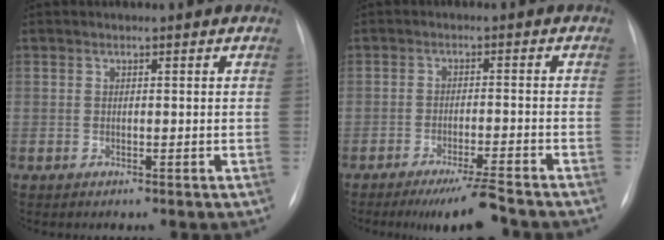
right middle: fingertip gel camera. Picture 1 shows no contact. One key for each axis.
{"total": 6.6, "fx": -5.6, "fy": -0.4, "fz": 3.5, "tx": -0.048, "ty": -0.019, "tz": -0.092}